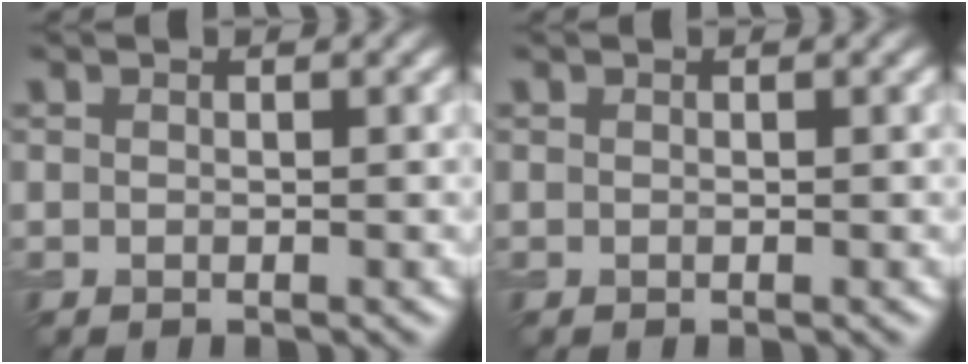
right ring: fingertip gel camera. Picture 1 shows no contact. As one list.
[{"total": 0.0}]